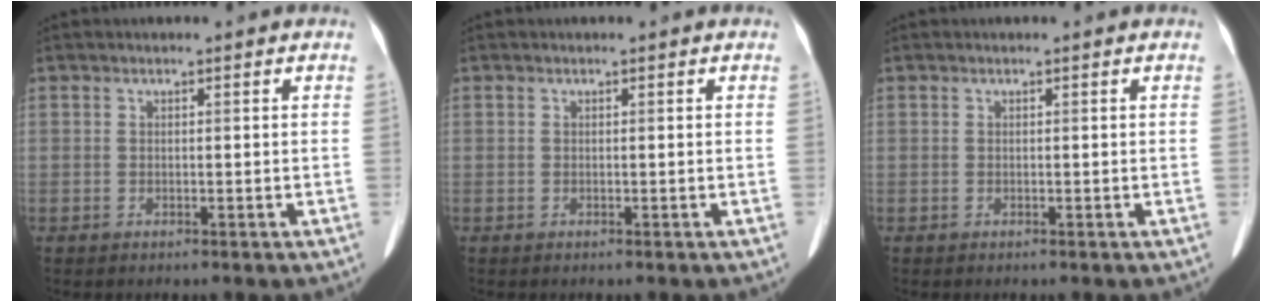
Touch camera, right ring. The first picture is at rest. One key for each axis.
{"total": 0.0}
{"total": 0.0}